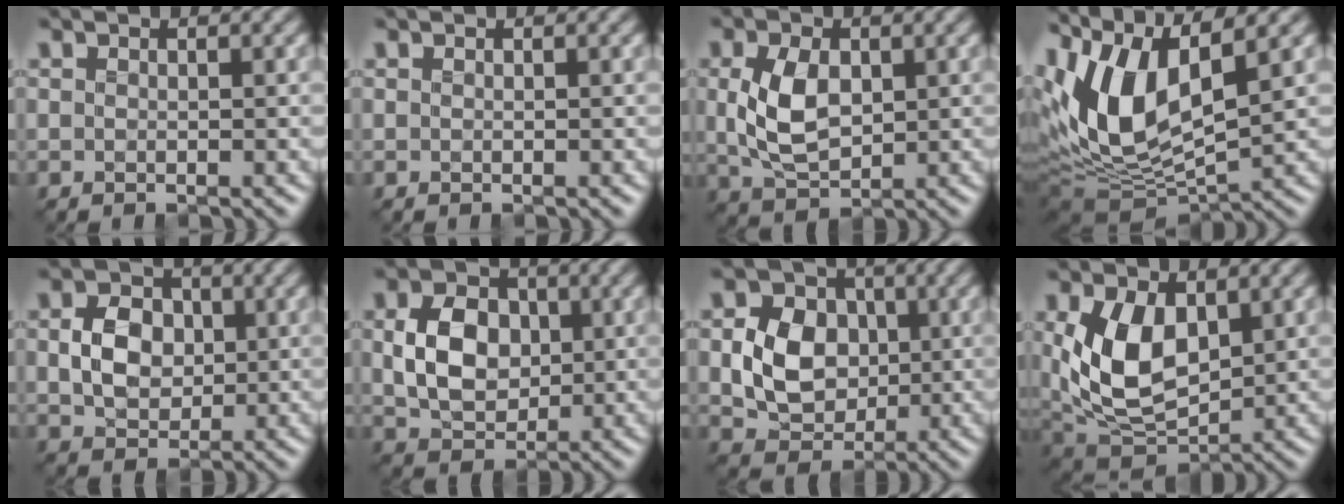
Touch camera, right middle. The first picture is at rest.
{"total": 0.0}
{"total": 4.9, "force": [0.0, 3.0, 3.8], "torque": [-0.087, -0.001, 0.002]}
{"total": 10.5, "force": [2.3, 4.8, 9.1], "torque": [-0.194, 0.002, 0.035]}
{"total": 4.0, "force": [-0.3, 3.1, 2.5], "torque": [-0.052, 0.000, -0.011]}
{"total": 5.6, "force": [-0.1, 4.2, 3.7], "torque": [-0.076, -0.002, -0.003]}
{"total": 6.1, "force": [-0.4, 4.9, 3.7], "torque": [-0.067, 0.001, -0.015]}
{"total": 7.8, "force": [0.8, 4.7, 6.2], "torque": [-0.131, -0.011, 0.012]}